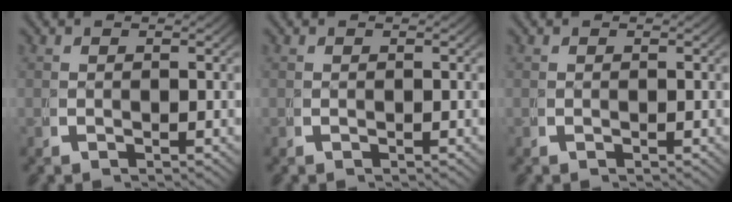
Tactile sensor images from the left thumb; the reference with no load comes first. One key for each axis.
{"total": 0.0}
{"total": 0.0}